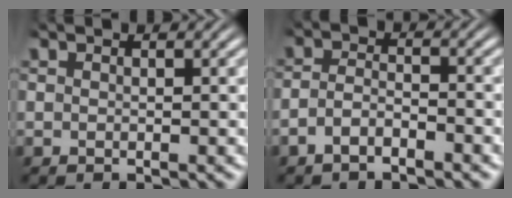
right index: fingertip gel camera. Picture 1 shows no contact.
{"total": 2.8, "force": [-2.3, 1.1, 1.1], "torque": [-0.024, -0.011, -0.039]}